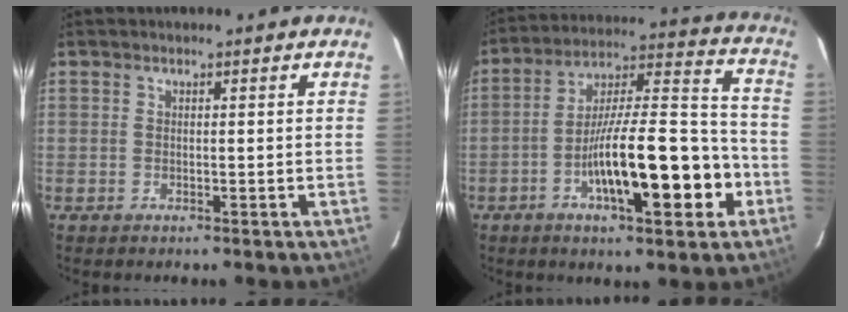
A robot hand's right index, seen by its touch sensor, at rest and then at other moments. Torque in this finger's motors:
{"motor_torque": [1.26, -0.88, 1.05, 0.21]}